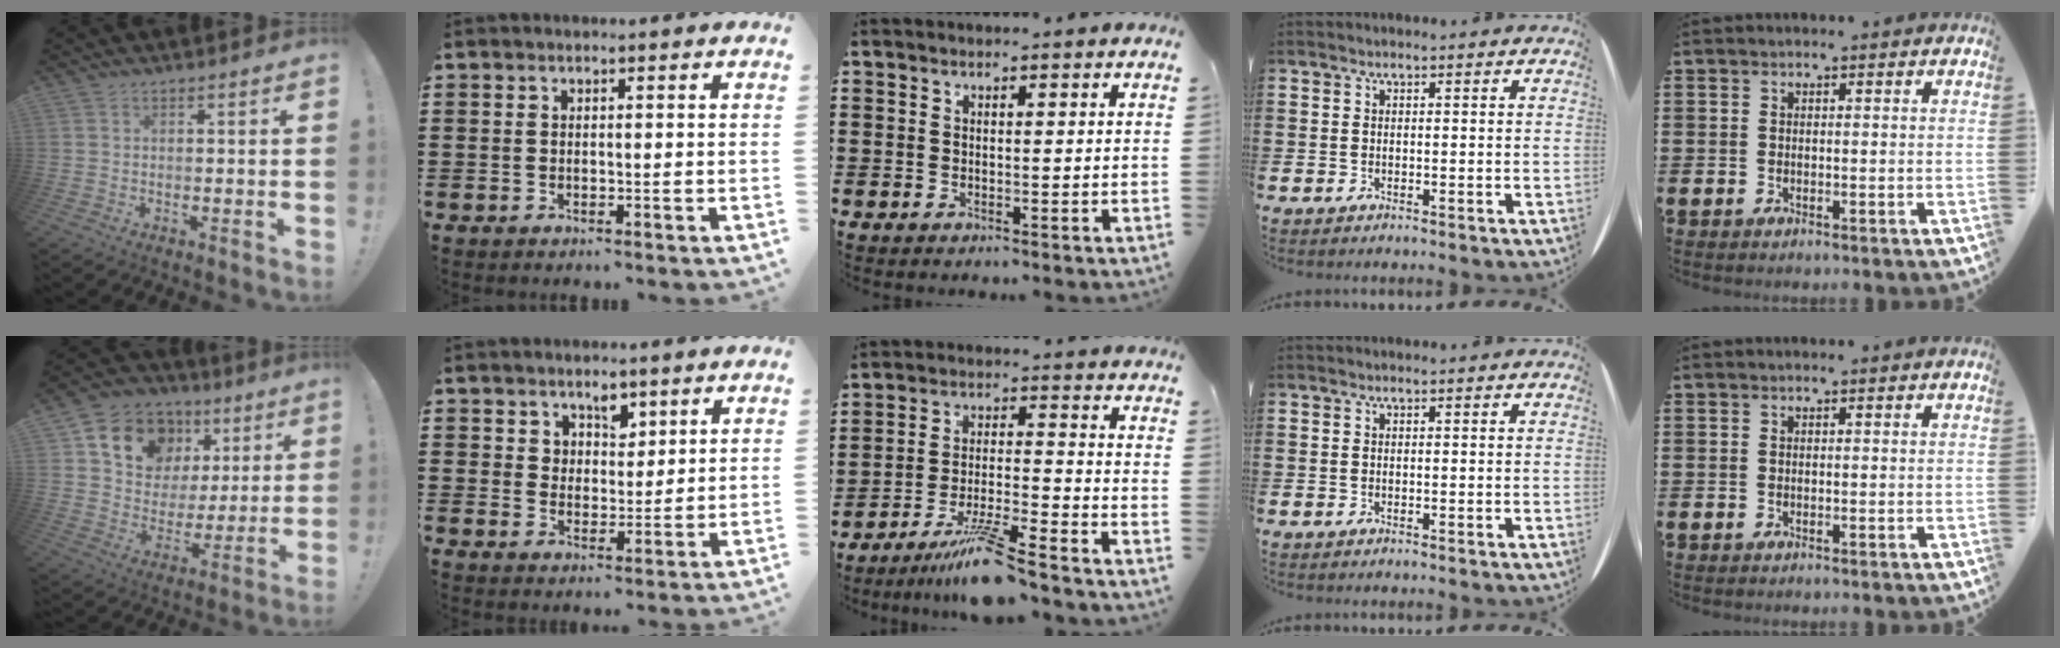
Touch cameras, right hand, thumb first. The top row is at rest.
{"thumb": {"total": 14.9, "force": [7.9, 11.3, 5.7], "torque": [-0.094, -0.041, 0.162]}, "index": {"total": 4.0, "force": [2.8, 2.8, 0.4], "torque": [-0.016, 0.005, 0.049]}, "middle": {"total": 8.4, "force": [-7.1, -0.1, 4.5], "torque": [-0.085, -0.006, -0.134]}}